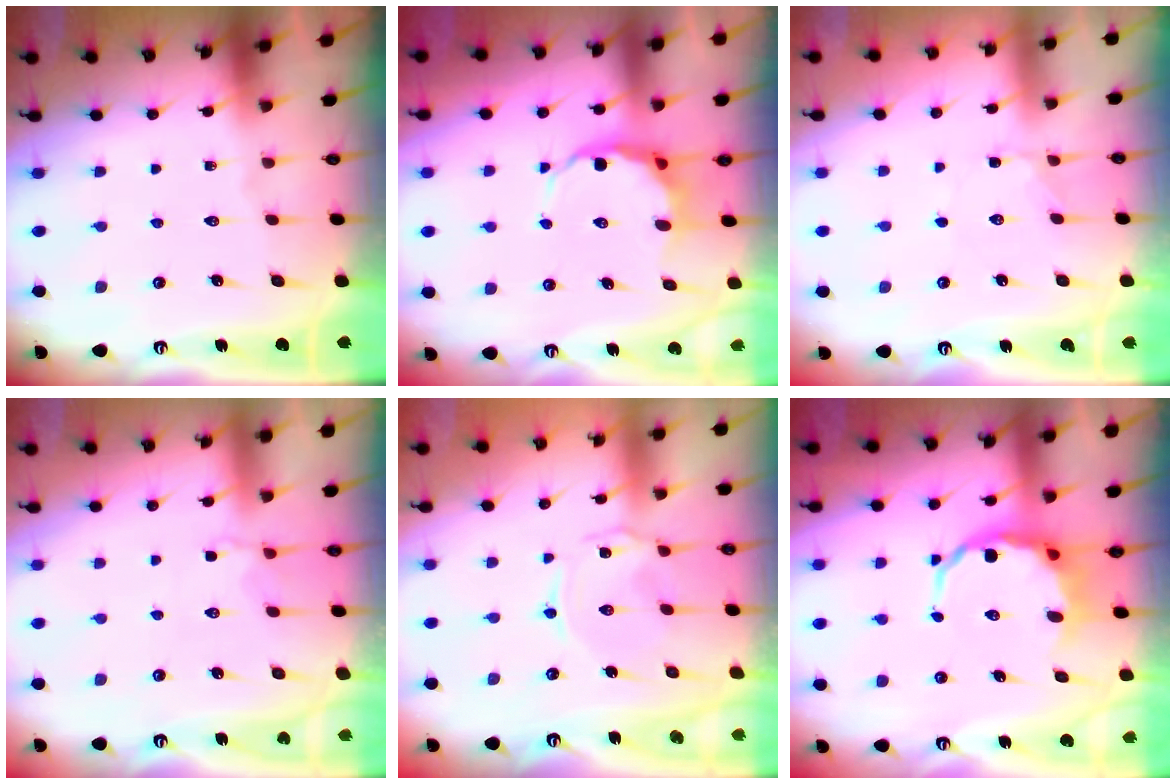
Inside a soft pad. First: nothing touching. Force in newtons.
{"total": 6.8, "press": 6.6, "slide": 1.6}
{"total": 2.2, "press": 2.2, "slide": 0.6}
{"total": 2.7, "press": 2.3, "slide": 1.4}
{"total": 1.1, "press": 1.0, "slide": 0.3}
{"total": 8.2, "press": 7.8, "slide": 2.4}